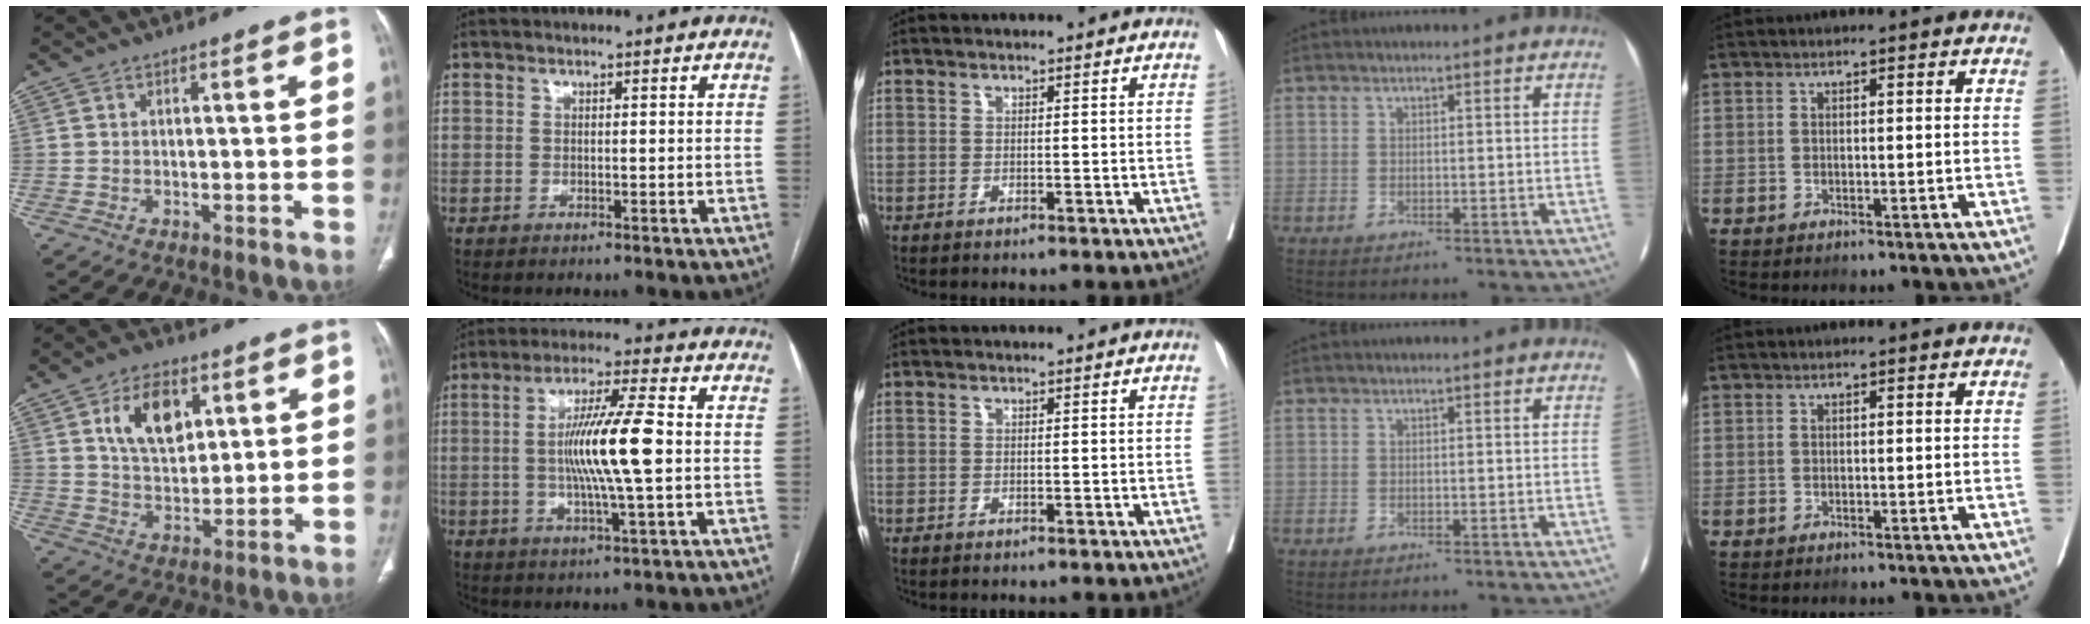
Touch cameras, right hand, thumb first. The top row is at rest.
{"thumb": {"total": 11.2, "force": [4.4, 6.8, 7.8], "torque": [-0.104, -0.016, 0.084]}, "index": {"total": 11.1, "force": [-0.1, 0.1, 11.1], "torque": [-0.210, 0.000, -0.005]}}